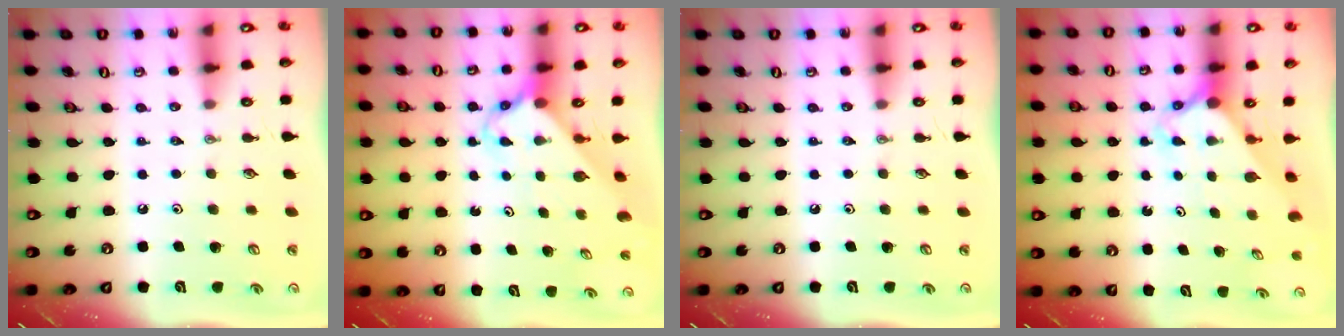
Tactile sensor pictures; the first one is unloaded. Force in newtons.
{"total": 2.8, "press": 2.8, "slide": 0.2}
{"total": 0.0}
{"total": 2.7, "press": 2.7, "slide": 0.2}